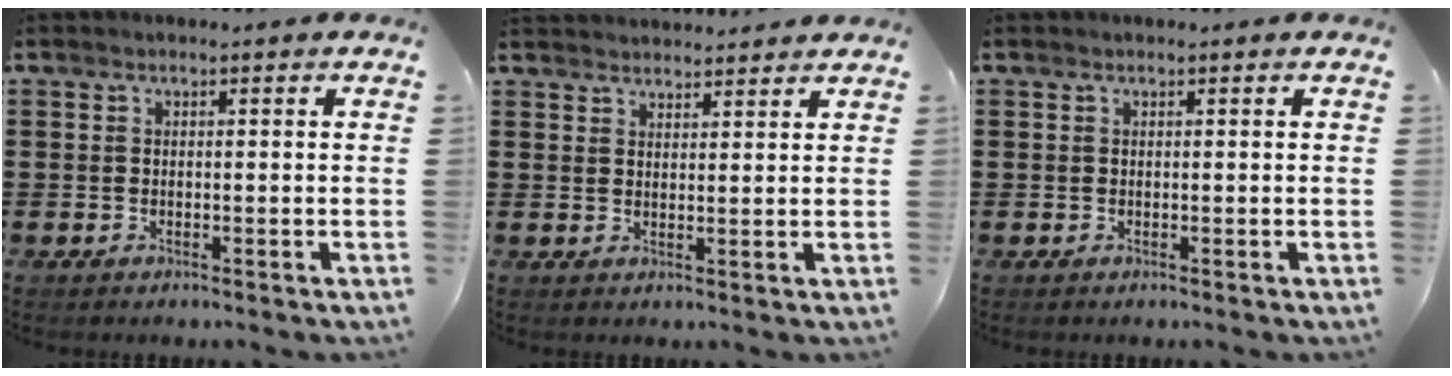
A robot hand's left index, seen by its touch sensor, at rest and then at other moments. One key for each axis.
{"total": 2.4, "fx": 2.4, "fy": 0.1, "fz": -0.2, "tx": -0.003, "ty": -0.007, "tz": 0.047}
{"total": 0.0}